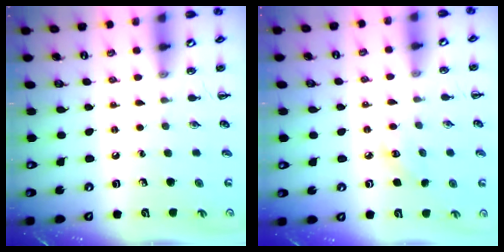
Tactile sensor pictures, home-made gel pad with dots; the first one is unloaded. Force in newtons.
{"total": 3.9, "press": 3.7, "slide": 1.1}